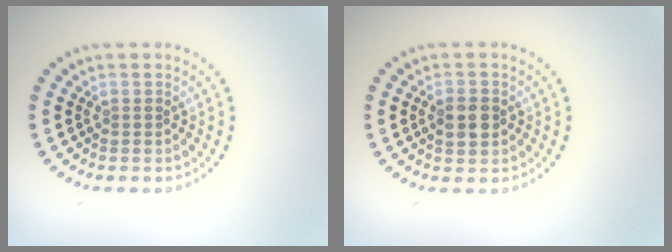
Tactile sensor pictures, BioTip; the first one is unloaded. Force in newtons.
{"total": 3.0, "press": 3.0, "slide": 0.0}